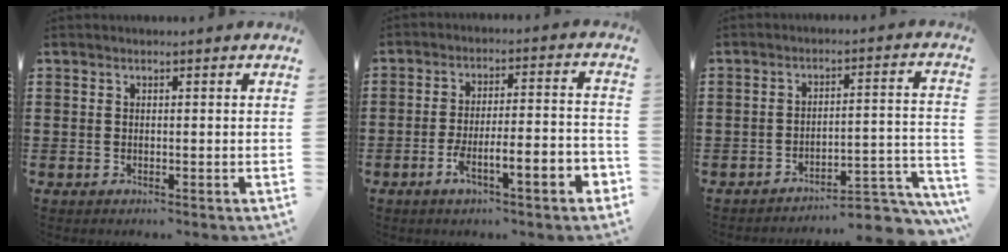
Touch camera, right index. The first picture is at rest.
{"total": 6.3, "force": [-3.9, 0.6, 4.9], "torque": [-0.089, -0.006, -0.076]}
{"total": 6.2, "force": [-5.6, 0.9, 2.5], "torque": [-0.036, 0.001, -0.106]}